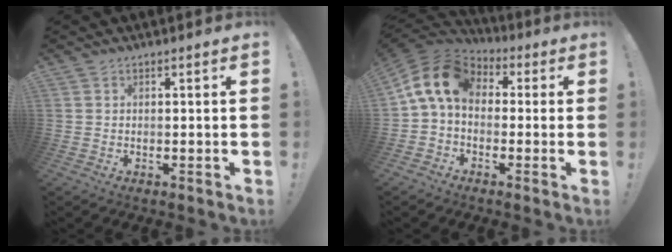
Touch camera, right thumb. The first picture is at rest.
{"total": 12.5, "force": [2.3, 8.1, 9.2], "torque": [-0.185, 0.011, 0.046]}